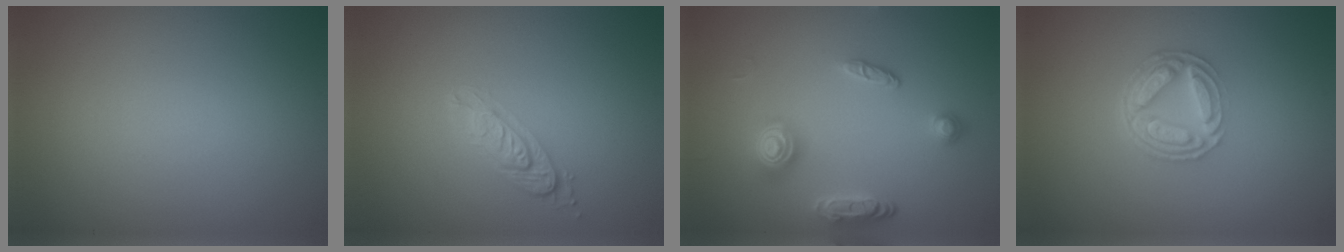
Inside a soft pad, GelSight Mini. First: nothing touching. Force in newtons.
{"total": 2.4, "press": 1.9, "slide": 1.4}
{"total": 3.1, "press": 2.9, "slide": 1.2}
{"total": 5.0, "press": 3.7, "slide": 3.3}